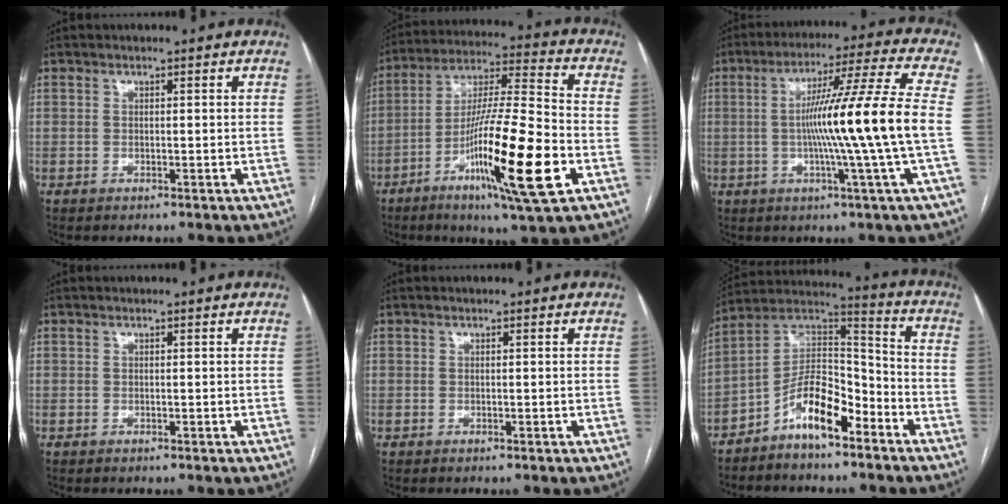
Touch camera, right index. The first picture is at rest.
{"total": 18.7, "force": [-6.8, 0.7, 17.5], "torque": [-0.315, -0.019, -0.117]}
{"total": 14.9, "force": [-1.5, -3.0, 14.5], "torque": [-0.239, -0.007, -0.029]}
{"total": 0.0}
{"total": 0.0}
{"total": 10.7, "force": [-6.6, 3.7, 7.6], "torque": [-0.142, 0.031, -0.121]}